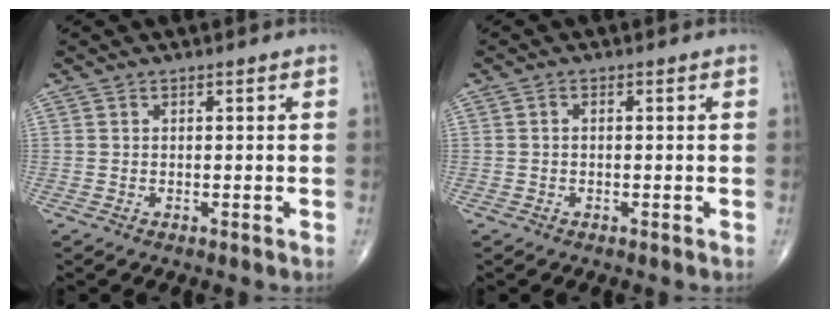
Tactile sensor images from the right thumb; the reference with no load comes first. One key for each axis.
{"total": 0.6, "fx": -0.1, "fy": 0.3, "fz": 0.5, "tx": -0.006, "ty": 0.000, "tz": -0.006}